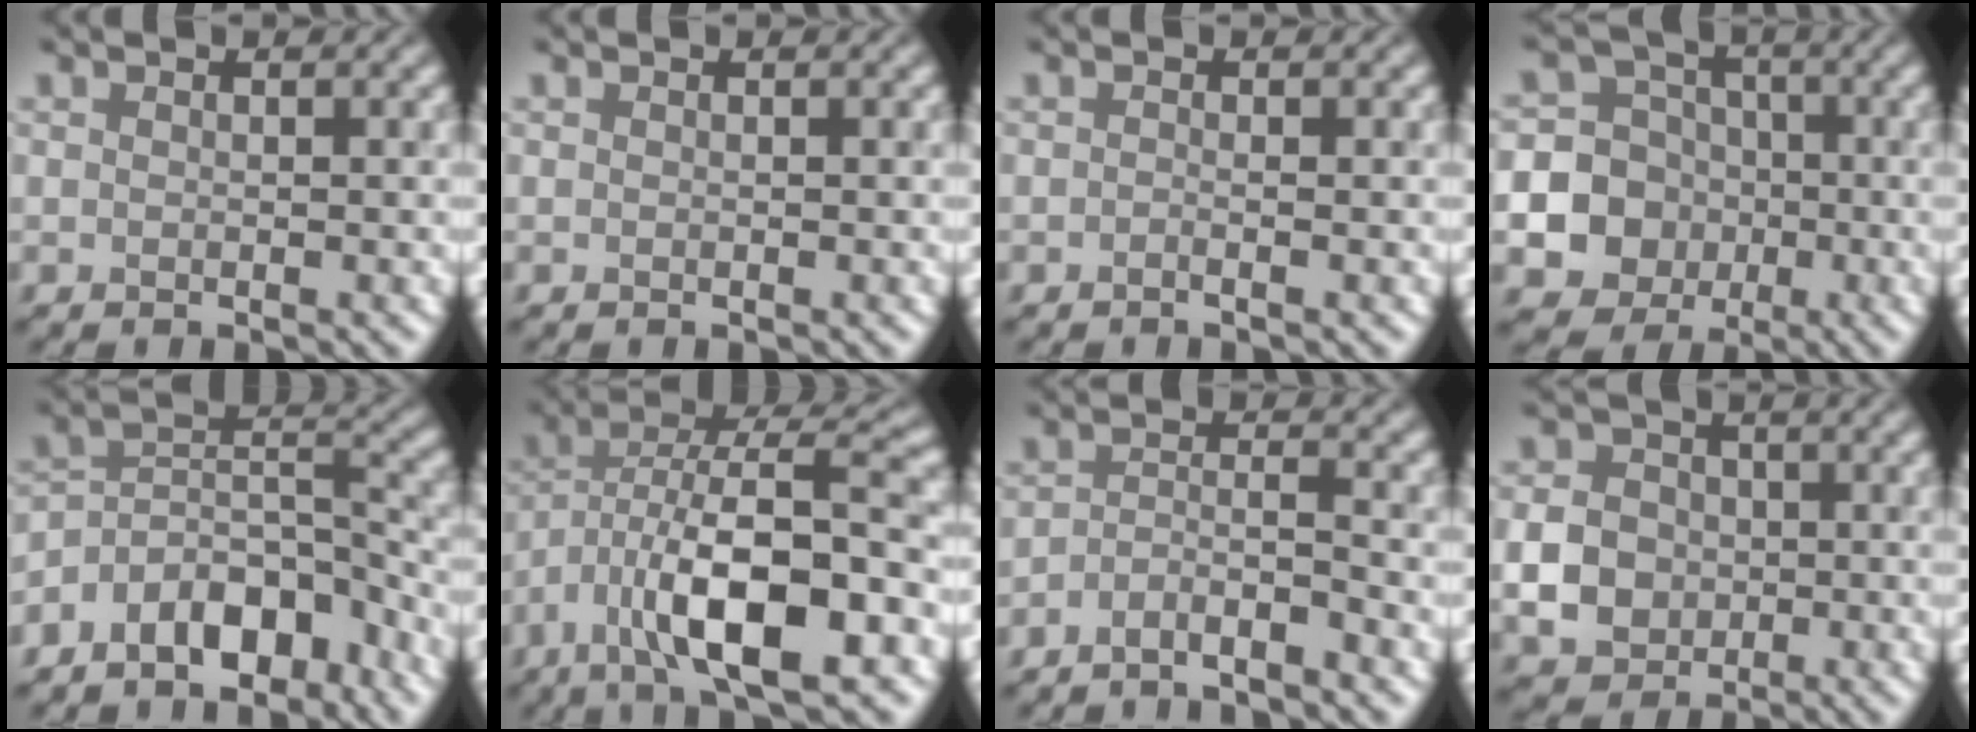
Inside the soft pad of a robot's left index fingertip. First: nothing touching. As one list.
[{"total": 0.0}, {"total": 0.6, "force": [-0.4, 0.1, 0.5], "torque": [-0.009, -0.002, -0.007]}, {"total": 14.0, "force": [-3.7, 13.2, 2.8], "torque": [-0.103, -0.024, -0.081]}, {"total": 6.9, "force": [-4.5, 3.7, 3.6], "torque": [-0.044, 0.007, -0.093]}, {"total": 11.7, "force": [-4.8, 3.8, 9.9], "torque": [-0.165, 0.011, -0.085]}, {"total": 2.4, "force": [-1.8, 0.4, 1.4], "torque": [-0.026, 0.000, -0.042]}, {"total": 4.8, "force": [-0.9, 4.1, 2.3], "torque": [-0.049, 0.001, -0.023]}]